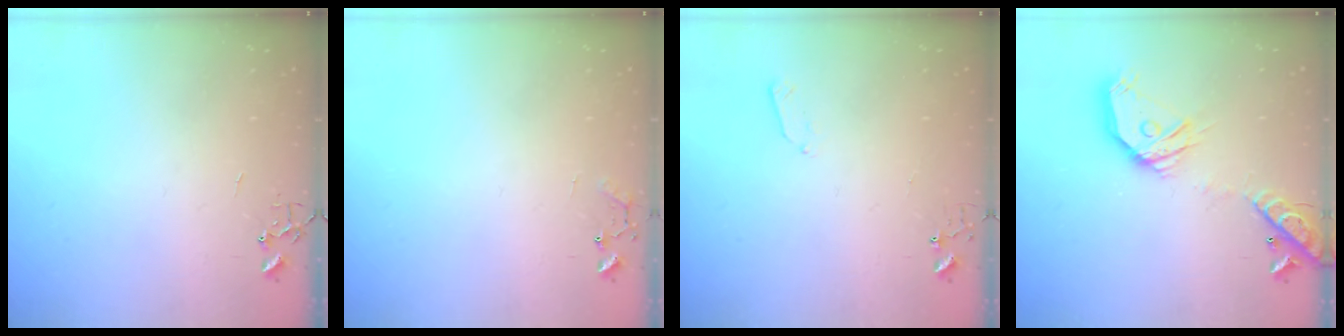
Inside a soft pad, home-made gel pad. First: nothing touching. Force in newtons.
{"total": 7.4, "press": 7.4, "slide": 0.6}
{"total": 3.4, "press": 3.4, "slide": 0.5}
{"total": 18.8, "press": 18.6, "slide": 3.0}